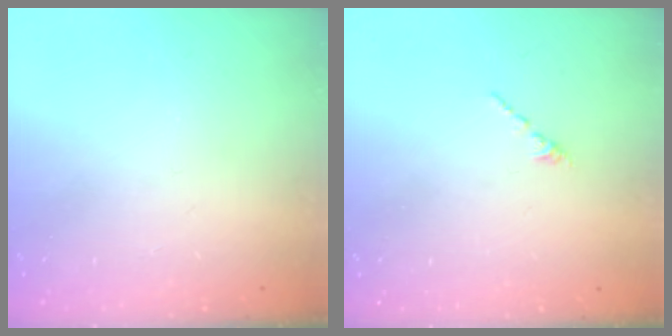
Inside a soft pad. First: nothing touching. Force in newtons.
{"total": 0.6, "press": 0.5, "slide": 0.3}